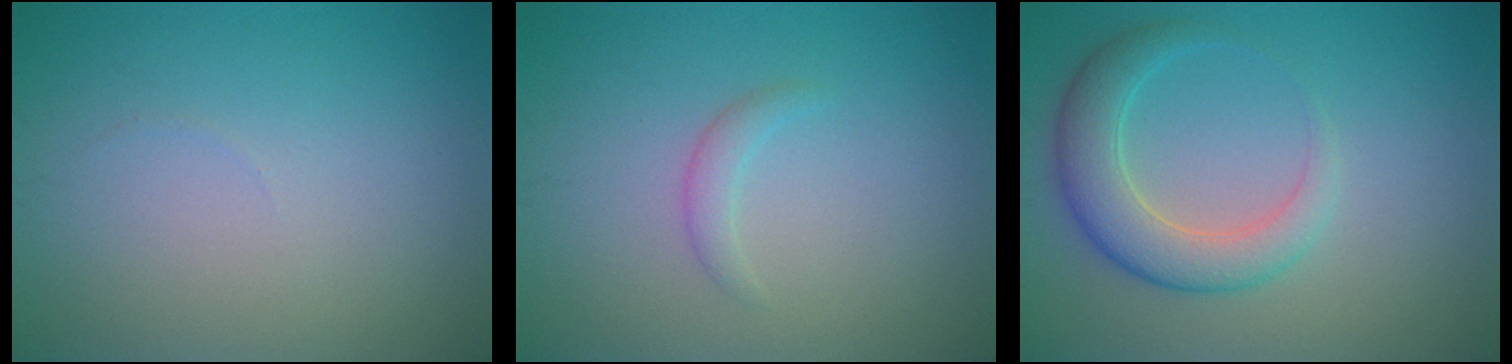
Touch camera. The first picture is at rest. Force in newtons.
{"total": 1.2, "press": 1.2, "slide": 0.1}
{"total": 4.6, "press": 4.6, "slide": 0.3}